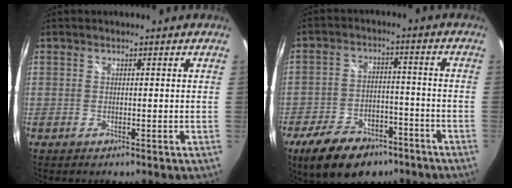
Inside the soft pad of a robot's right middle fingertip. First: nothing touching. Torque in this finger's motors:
{"motor_torque": [1.02, -1.12, 0.22, 0.11]}